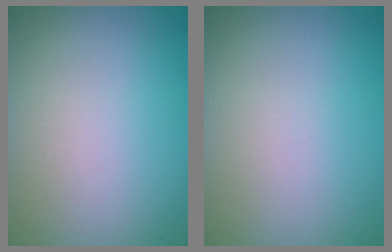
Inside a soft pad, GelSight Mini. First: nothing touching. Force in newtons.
{"total": 0.0}